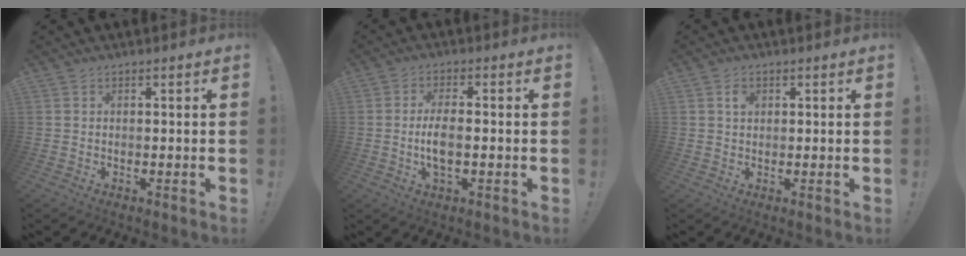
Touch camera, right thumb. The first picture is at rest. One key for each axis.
{"total": 5.9, "fx": -0.9, "fy": 2.3, "fz": 5.4, "tx": -0.111, "ty": -0.001, "tz": -0.019}
{"total": 2.2, "fx": 0.9, "fy": 1.6, "fz": 1.2, "tx": -0.006, "ty": -0.004, "tz": 0.011}